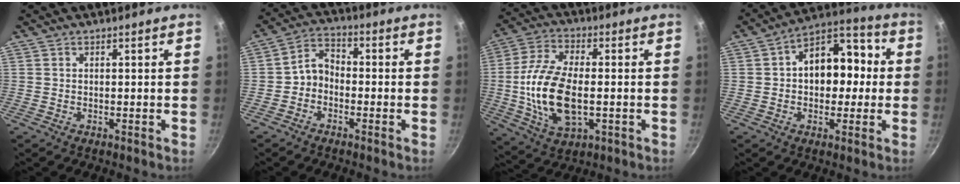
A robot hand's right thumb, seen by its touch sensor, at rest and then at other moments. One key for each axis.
{"total": 5.7, "fx": -1.6, "fy": 4.4, "fz": 3.2, "tx": -0.039, "ty": 0.029, "tz": -0.044}
{"total": 16.1, "fx": -1.4, "fy": 8.1, "fz": 13.9, "tx": -0.279, "ty": 0.005, "tz": -0.022}
{"total": 14.2, "fx": 1.1, "fy": 9.1, "fz": 10.8, "tx": -0.112, "ty": 0.035, "tz": 0.006}